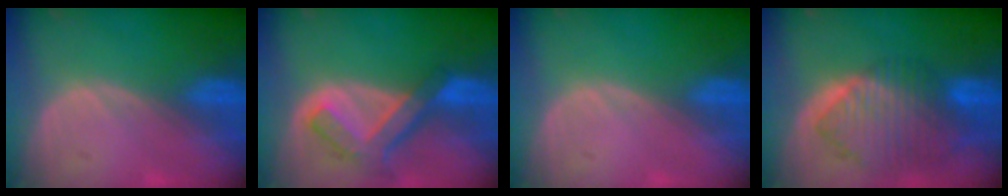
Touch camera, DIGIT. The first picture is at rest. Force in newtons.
{"total": 7.5, "press": 6.5, "slide": 3.8}
{"total": 0.0}
{"total": 10.2, "press": 8.8, "slide": 5.1}